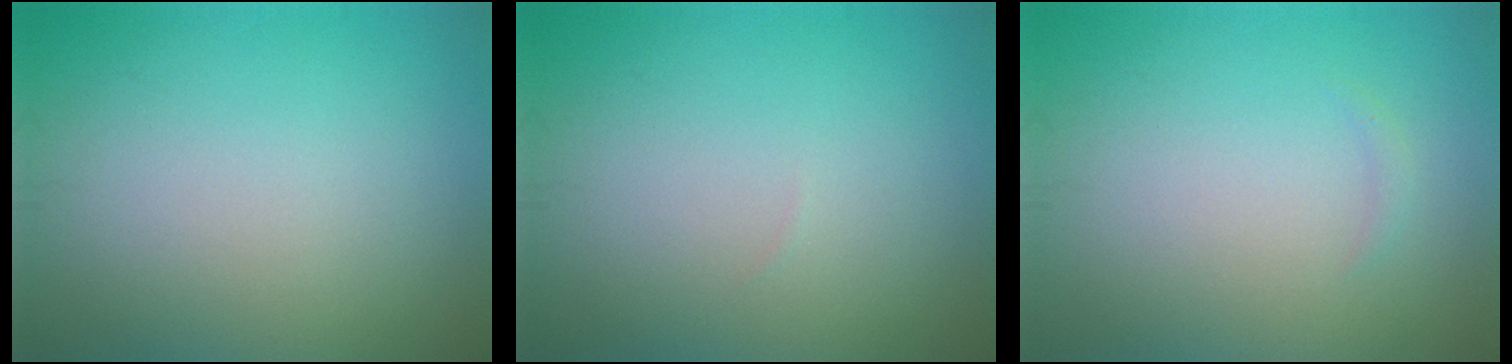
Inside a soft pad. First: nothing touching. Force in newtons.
{"total": 0.0}
{"total": 0.5, "press": 0.5, "slide": 0.1}